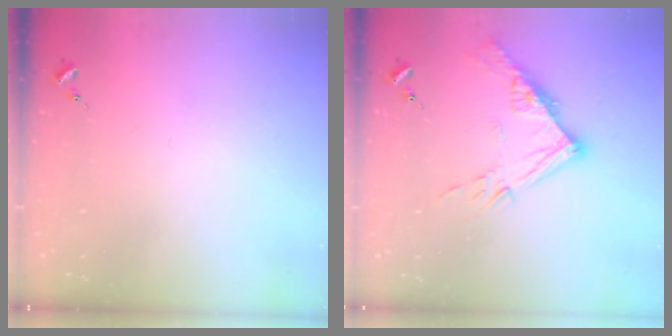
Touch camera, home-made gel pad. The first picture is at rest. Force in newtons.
{"total": 13.2, "press": 13.2, "slide": 1.2}